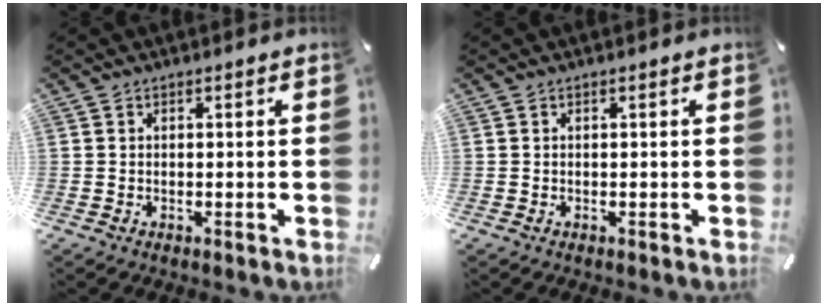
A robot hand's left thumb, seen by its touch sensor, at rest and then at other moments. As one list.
[{"total": 0.0}]